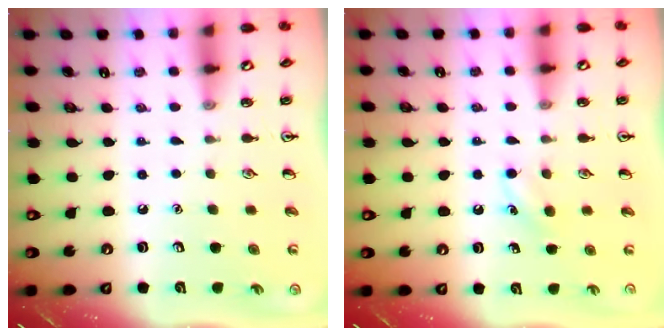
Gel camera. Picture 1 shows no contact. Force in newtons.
{"total": 4.2, "press": 4.0, "slide": 1.3}